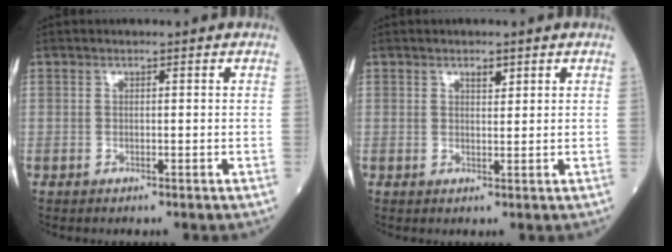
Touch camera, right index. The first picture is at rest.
{"total": 1.6, "force": [1.1, 0.6, 1.0], "torque": [-0.015, -0.002, 0.017]}